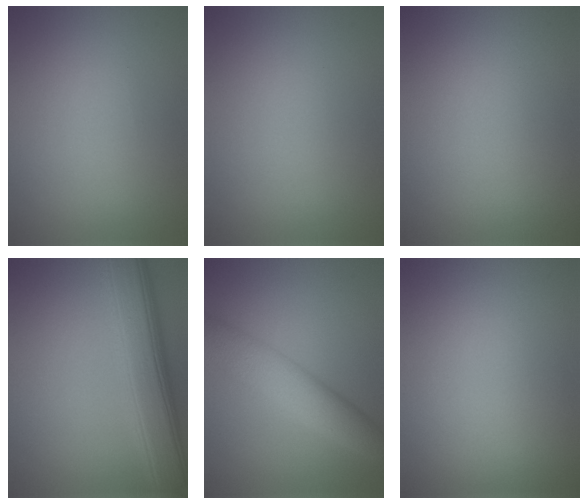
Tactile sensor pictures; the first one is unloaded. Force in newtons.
{"total": 0.0}
{"total": 0.0}
{"total": 9.3, "press": 9.3, "slide": 0.2}
{"total": 6.1, "press": 6.1, "slide": 0.1}
{"total": 0.0}